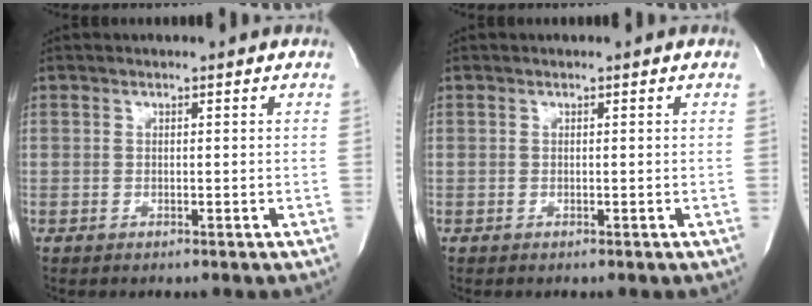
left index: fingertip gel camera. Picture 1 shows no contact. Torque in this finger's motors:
{"motor_torque": [-0.01, 0.00, 0.00, -0.01]}